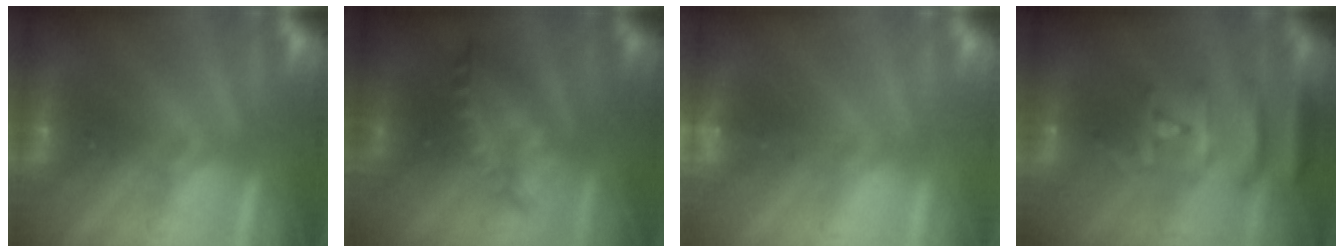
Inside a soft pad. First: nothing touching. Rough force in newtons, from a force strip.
{"total": 5.5}
{"total": 1.8}
{"total": 7.5}